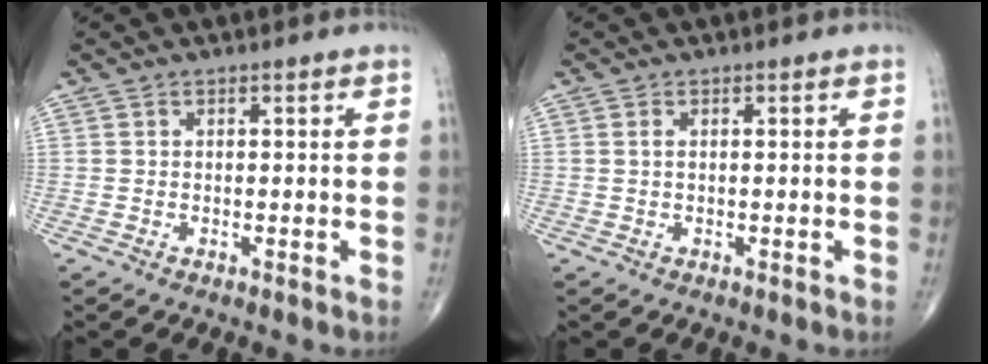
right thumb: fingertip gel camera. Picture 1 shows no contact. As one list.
[{"total": 0.9, "force": [0.2, 0.4, 0.7], "torque": [-0.015, 0.001, 0.003]}]